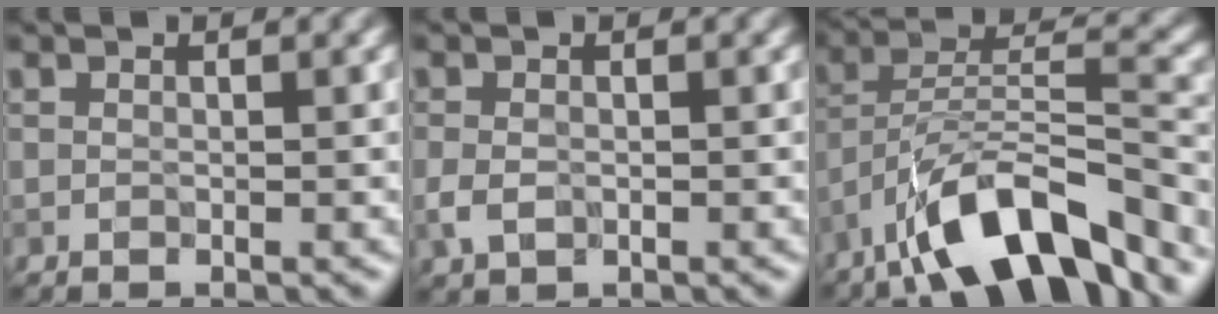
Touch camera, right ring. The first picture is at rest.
{"total": 1.9, "force": [-0.5, 1.4, 1.2], "torque": [-0.028, -0.004, -0.010]}
{"total": 11.1, "force": [-7.7, 3.0, 7.4], "torque": [-0.120, 0.013, -0.141]}